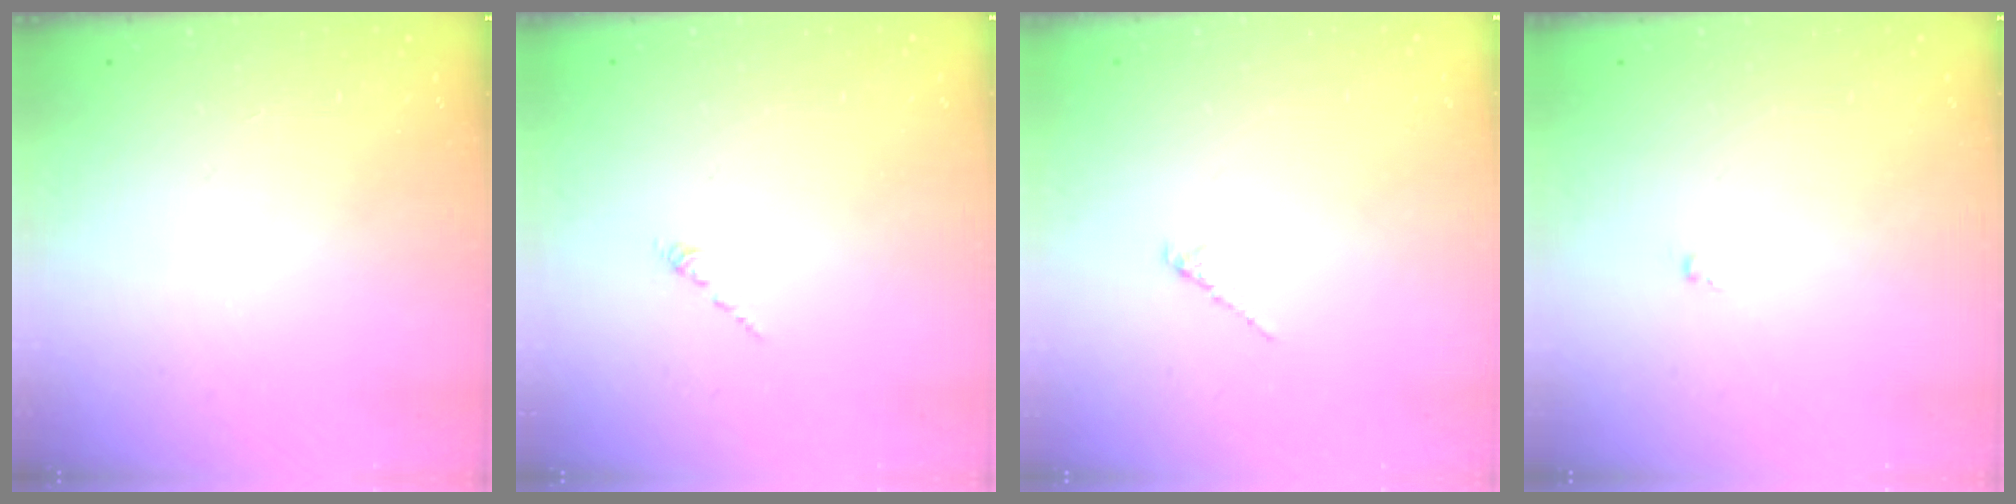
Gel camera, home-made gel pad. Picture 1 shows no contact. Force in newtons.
{"total": 0.0}
{"total": 1.2, "press": 1.1, "slide": 0.4}
{"total": 0.0}